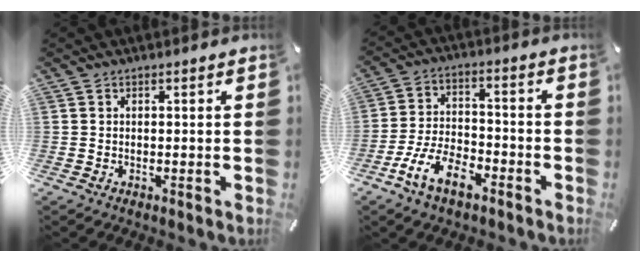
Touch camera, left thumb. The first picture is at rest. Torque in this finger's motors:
{"motor_torque": [0.49, 2.60, 1.13, 1.08, 0.06]}